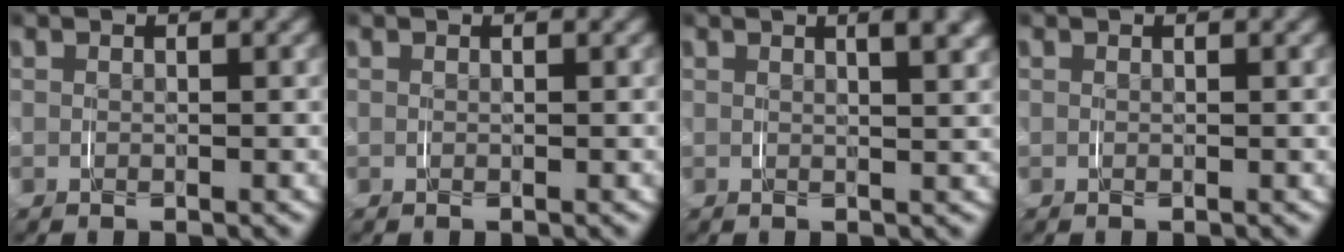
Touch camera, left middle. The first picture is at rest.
{"total": 0.0}
{"total": 3.0, "force": [1.8, 0.3, 2.4], "torque": [-0.027, 0.007, 0.026]}
{"total": 0.0}